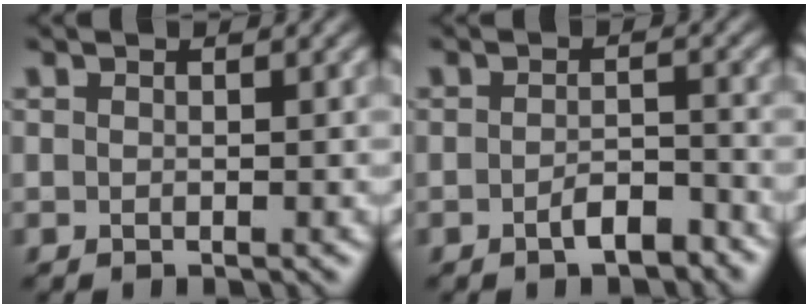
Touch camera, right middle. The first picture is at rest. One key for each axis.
{"total": 2.3, "fx": -1.3, "fy": 0.9, "fz": 1.7, "tx": -0.031, "ty": 0.008, "tz": -0.023}